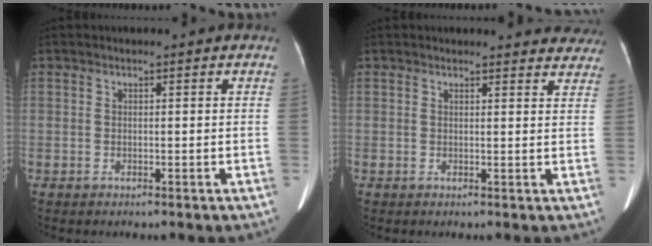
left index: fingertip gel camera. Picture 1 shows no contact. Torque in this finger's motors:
{"motor_torque": [-0.01, -0.44, 0.09, 0.01]}